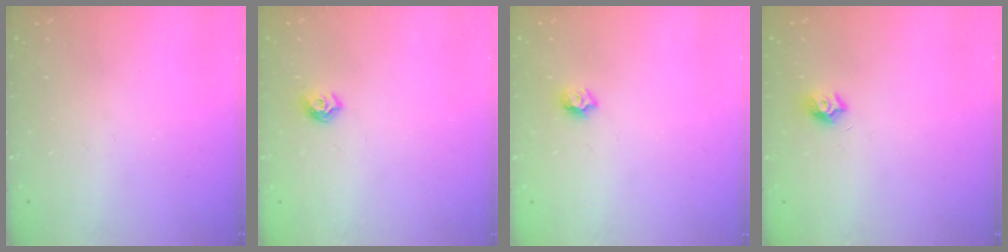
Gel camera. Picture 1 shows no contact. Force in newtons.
{"total": 6.9, "press": 6.8, "slide": 0.7}
{"total": 5.8, "press": 5.8, "slide": 0.7}
{"total": 7.6, "press": 7.6, "slide": 0.7}